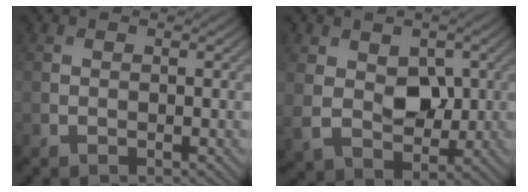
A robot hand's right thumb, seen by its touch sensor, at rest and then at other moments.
{"total": 6.7, "force": [0.9, 4.9, 4.4], "torque": [-0.096, -0.011, 0.017]}